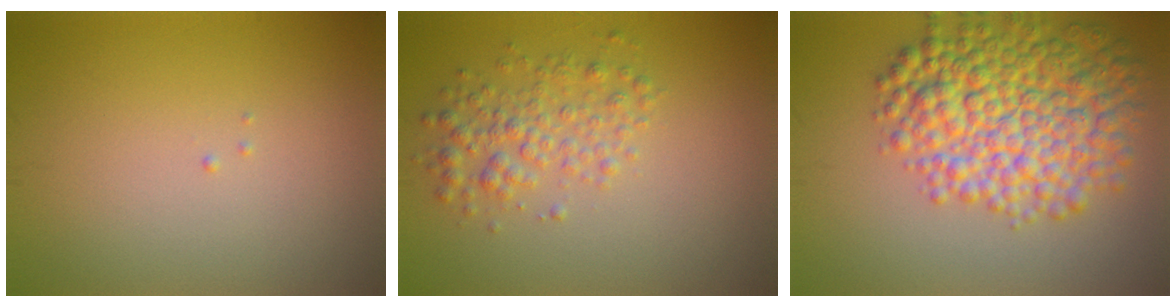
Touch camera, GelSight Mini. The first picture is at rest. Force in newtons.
{"total": 3.0, "press": 3.0, "slide": 0.0}
{"total": 9.5, "press": 9.5, "slide": 0.2}